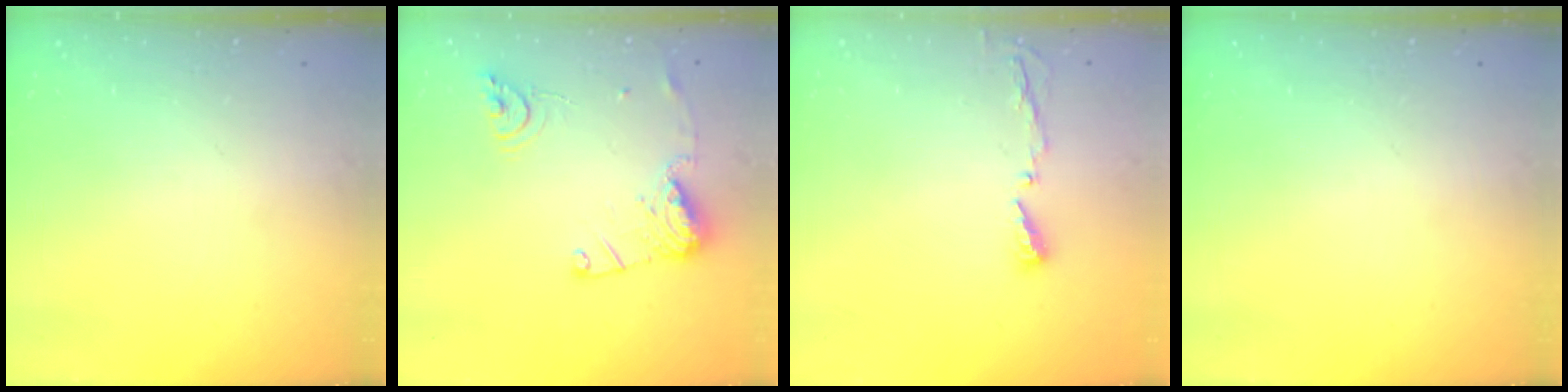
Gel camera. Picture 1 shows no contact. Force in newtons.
{"total": 12.9, "press": 12.8, "slide": 1.5}
{"total": 3.4, "press": 3.4, "slide": 0.4}
{"total": 0.0}